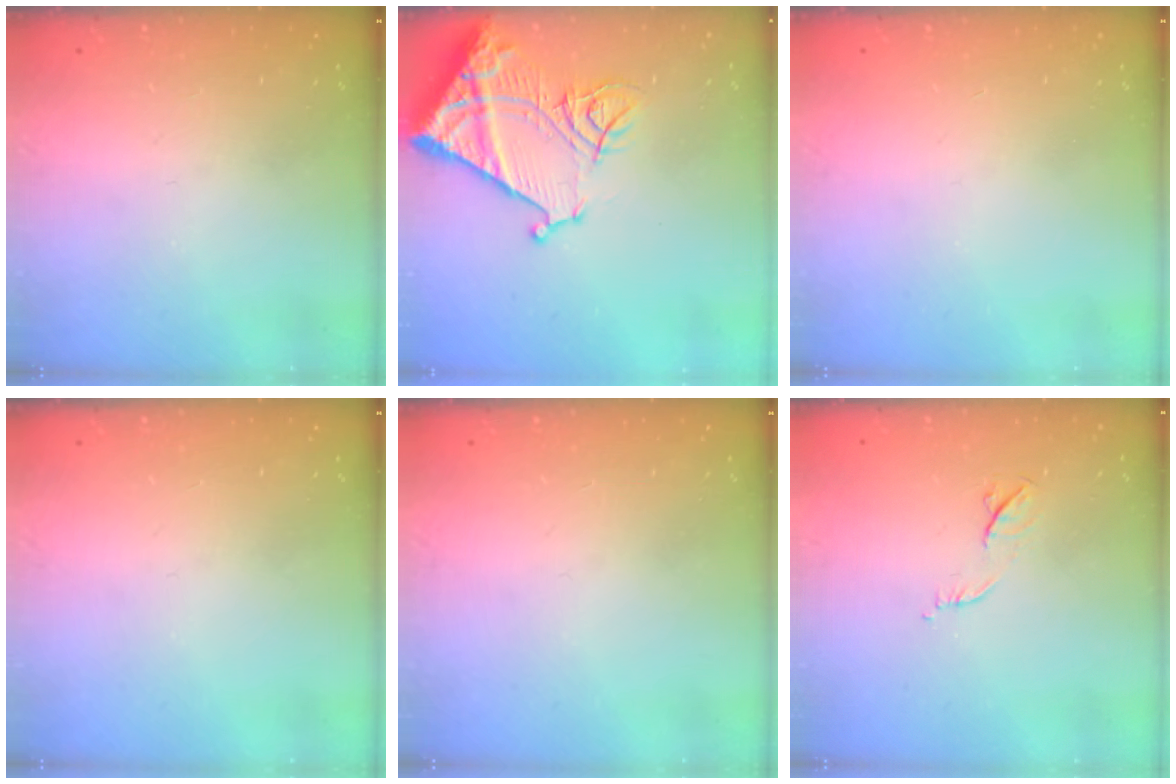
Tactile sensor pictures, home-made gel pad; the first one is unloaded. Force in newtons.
{"total": 17.0, "press": 16.8, "slide": 2.0}
{"total": 0.0}
{"total": 0.0}
{"total": 0.0}
{"total": 6.2, "press": 6.1, "slide": 1.1}